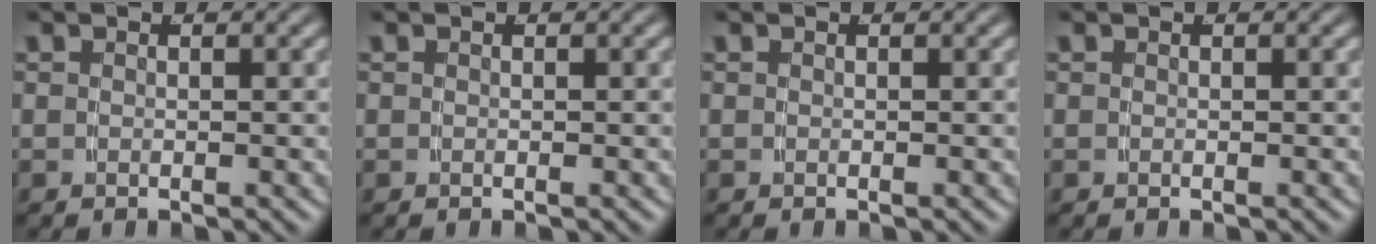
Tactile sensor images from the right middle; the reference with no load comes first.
{"total": 0.0}
{"total": 0.0}
{"total": 0.0}